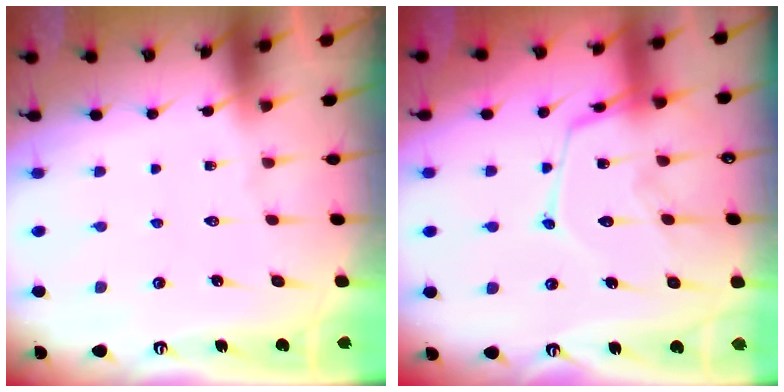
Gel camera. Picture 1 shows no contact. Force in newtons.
{"total": 13.8, "press": 13.8, "slide": 1.3}